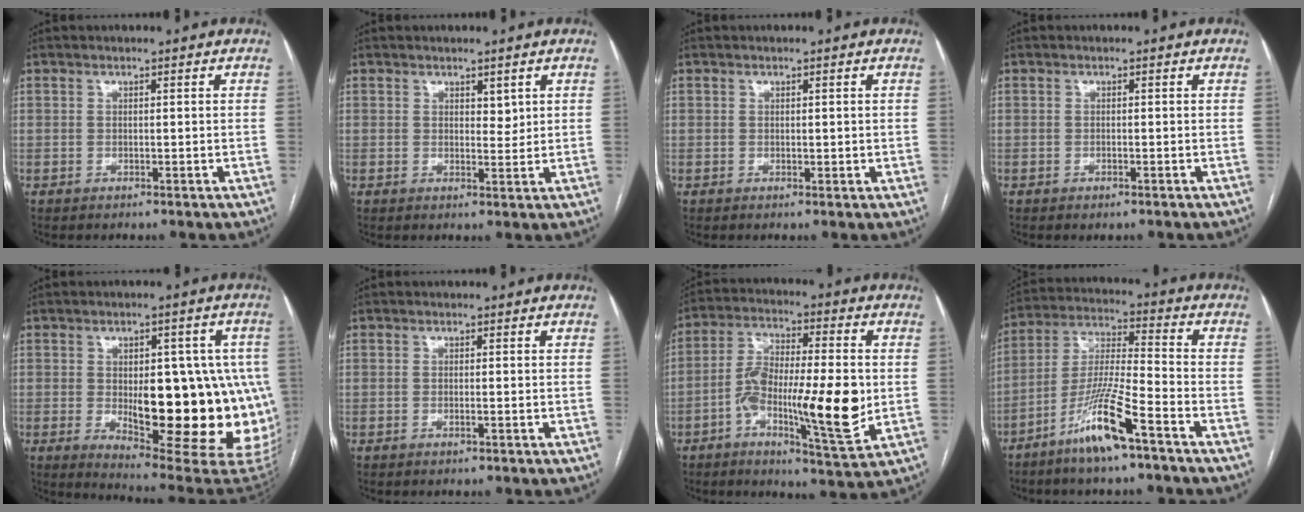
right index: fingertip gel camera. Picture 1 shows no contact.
{"total": 2.0, "force": [1.0, 1.0, 1.3], "torque": [-0.016, -0.006, 0.019]}
{"total": 1.0, "force": [0.2, 0.6, 0.8], "torque": [-0.008, 0.000, 0.005]}
{"total": 0.7, "force": [-0.5, 0.2, 0.5], "torque": [-0.009, -0.002, -0.004]}
{"total": 21.7, "force": [-2.2, 7.7, 20.2], "torque": [-0.181, 0.014, 0.000]}
{"total": 0.7, "force": [-0.2, 0.0, 0.6], "torque": [-0.013, -0.001, -0.003]}
{"total": 15.3, "force": [-2.8, 3.0, 14.7], "torque": [-0.260, 0.002, -0.047]}
{"total": 11.6, "force": [-7.0, 0.3, 9.2], "torque": [-0.185, -0.015, -0.138]}